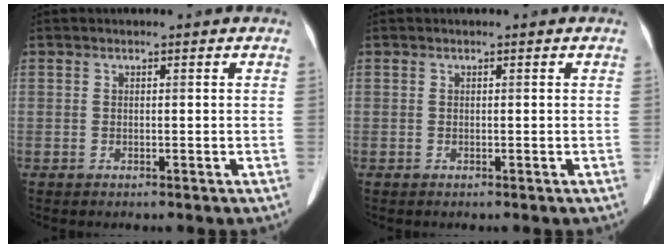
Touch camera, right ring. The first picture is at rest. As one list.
[{"total": 0.0}]